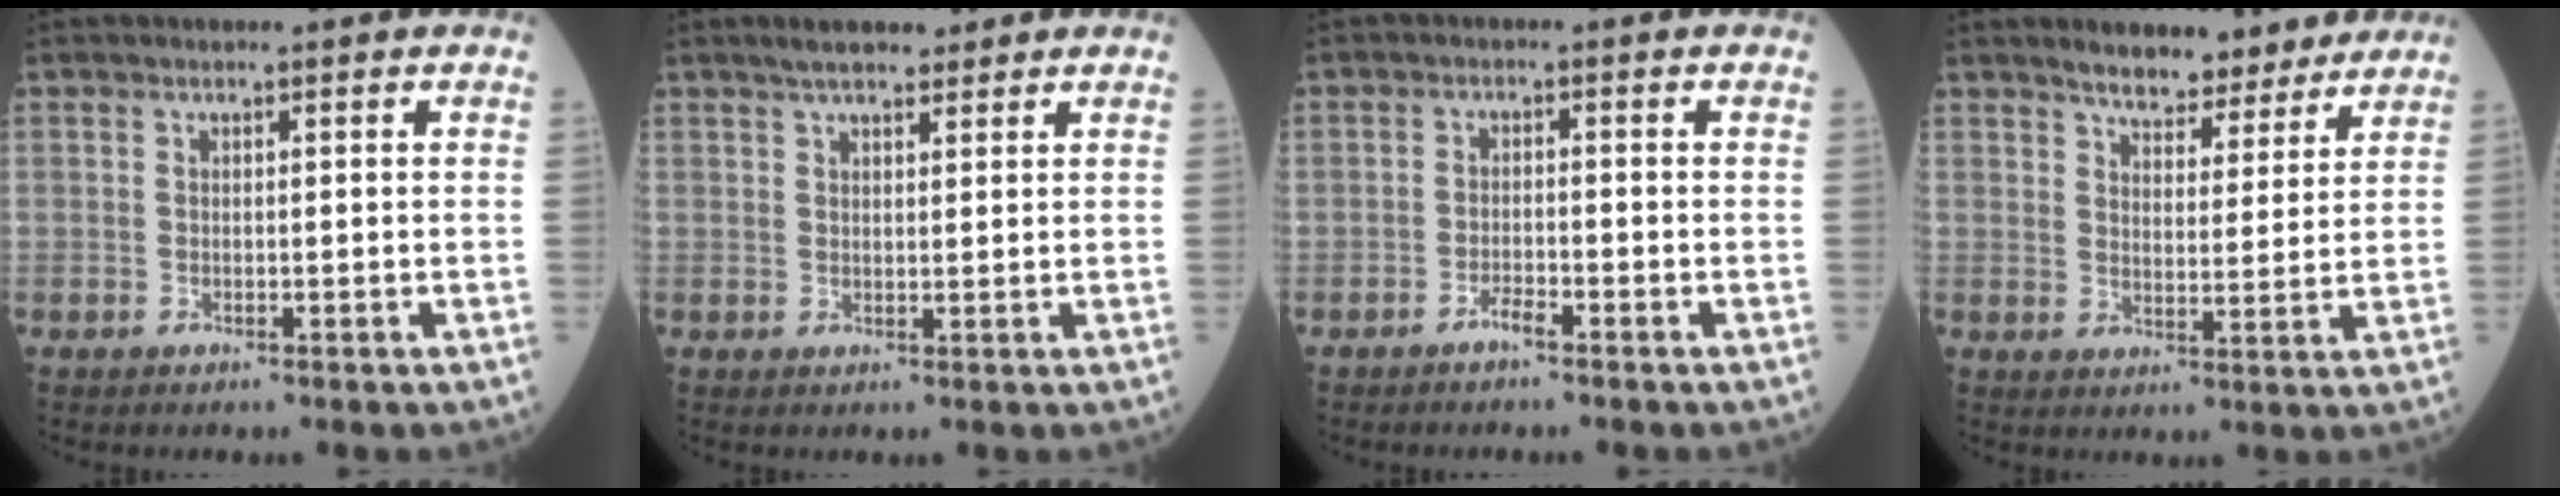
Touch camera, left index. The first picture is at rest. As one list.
[{"total": 4.4, "force": [3.6, 1.3, 2.3], "torque": [-0.041, 0.018, 0.059]}, {"total": 1.7, "force": [-1.4, 0.1, 0.9], "torque": [-0.020, -0.001, -0.028]}, {"total": 8.5, "force": [7.5, 2.7, 2.7], "torque": [-0.031, 0.006, 0.106]}]